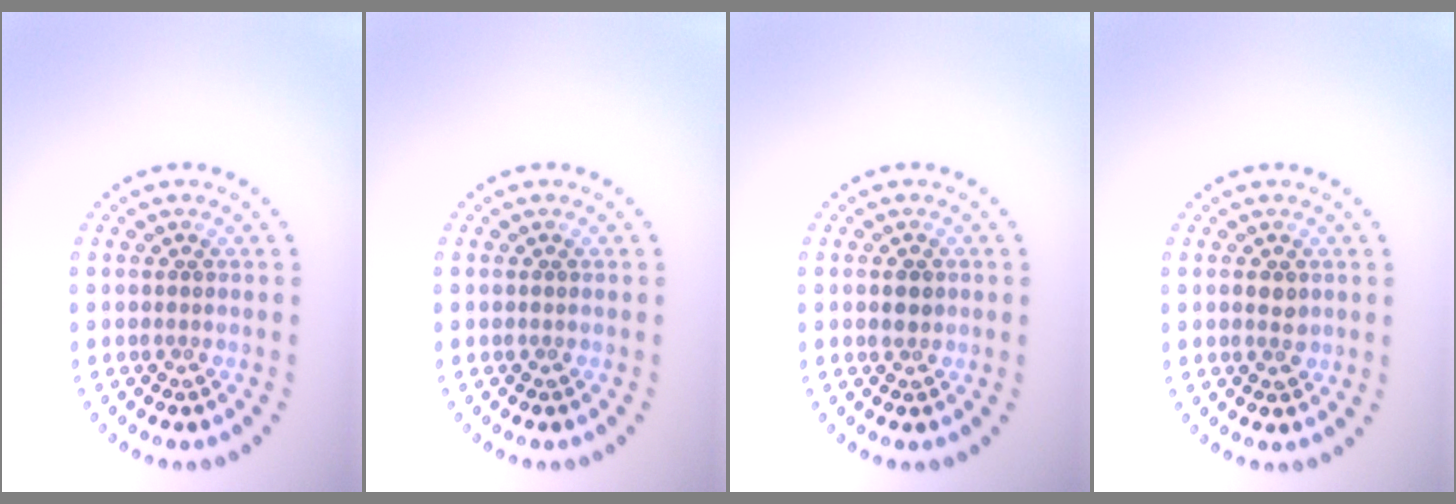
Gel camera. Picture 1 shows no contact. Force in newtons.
{"total": 0.0}
{"total": 1.2, "press": 1.2, "slide": 0.3}
{"total": 1.5, "press": 1.4, "slide": 0.3}